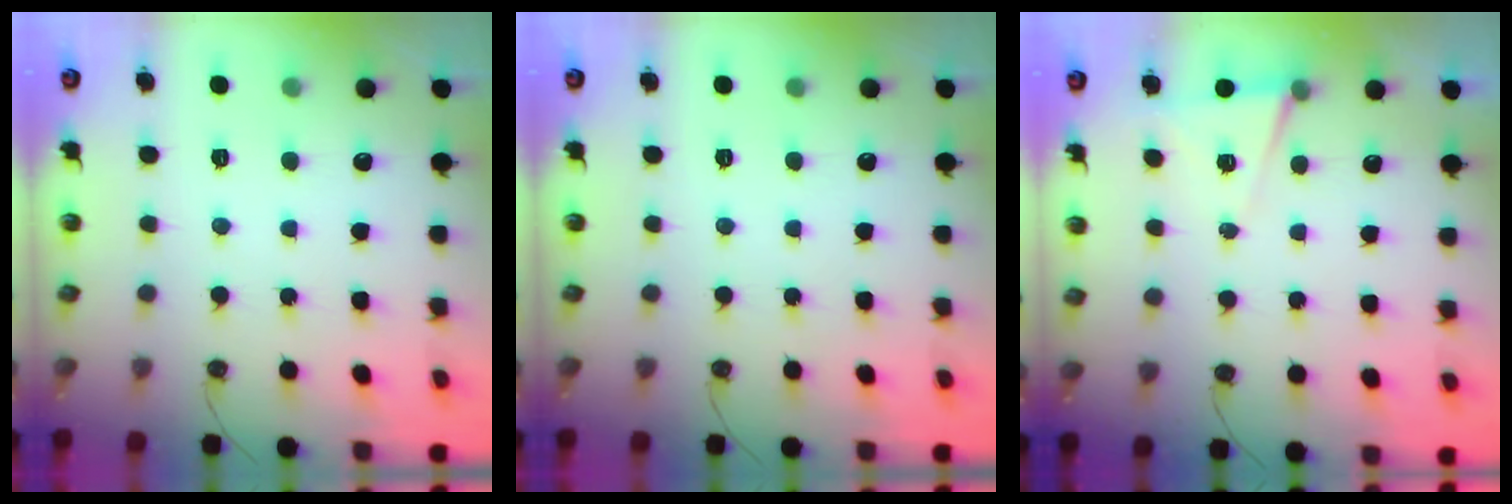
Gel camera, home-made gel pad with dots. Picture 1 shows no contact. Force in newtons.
{"total": 0.0}
{"total": 5.9, "press": 4.0, "slide": 4.4}